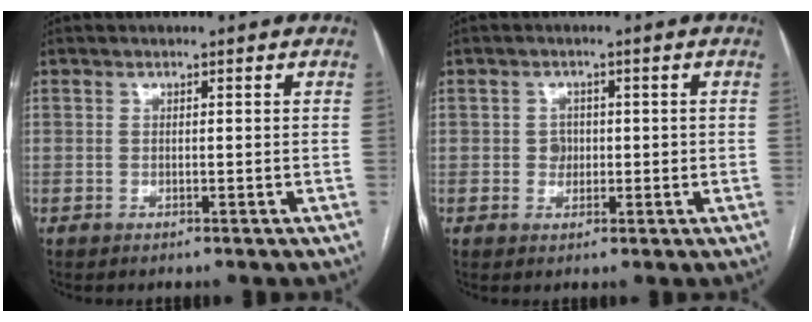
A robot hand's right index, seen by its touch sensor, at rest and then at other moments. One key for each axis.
{"total": 2.2, "fx": 0.0, "fy": 2.0, "fz": 0.9, "tx": -0.009, "ty": 0.004, "tz": 0.000}